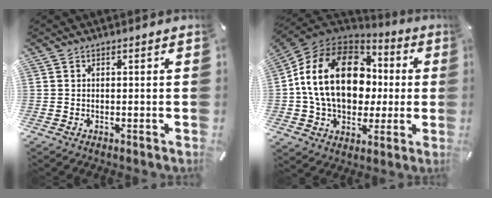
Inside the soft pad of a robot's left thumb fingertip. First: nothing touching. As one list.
[{"total": 22.0, "force": [2.2, 16.3, 14.6], "torque": [-0.301, 0.022, 0.041]}]